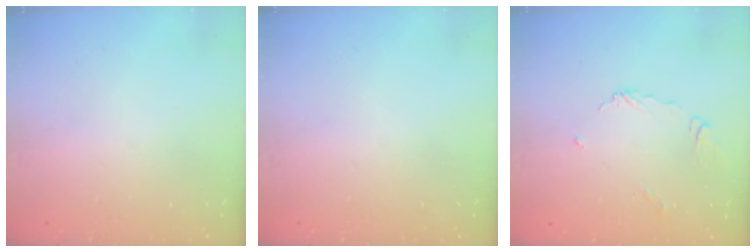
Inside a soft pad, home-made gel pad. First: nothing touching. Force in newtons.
{"total": 0.0}
{"total": 7.2, "press": 7.2, "slide": 0.6}